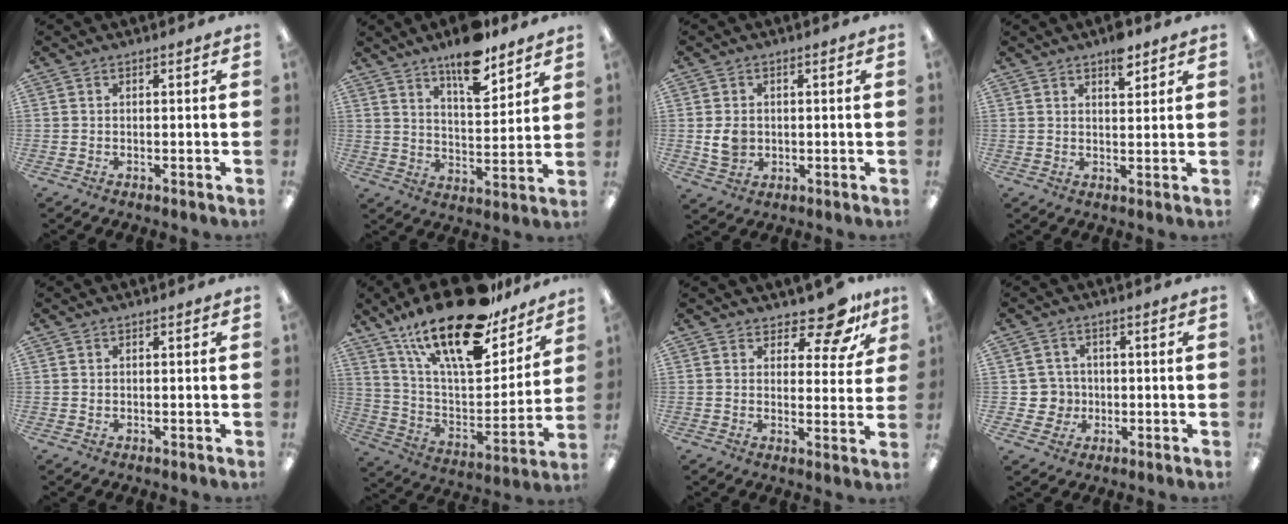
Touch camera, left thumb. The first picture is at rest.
{"total": 12.4, "force": [9.6, 4.0, 6.7], "torque": [-0.091, -0.061, 0.165]}
{"total": 5.2, "force": [0.1, 4.3, 2.8], "torque": [-0.043, 0.002, 0.001]}
{"total": 2.7, "force": [1.8, 0.9, 1.7], "torque": [-0.022, -0.005, 0.029]}
{"total": 0.6, "force": [0.3, 0.4, 0.1], "torque": [-0.003, 0.003, 0.006]}
{"total": 25.6, "force": [17.8, 9.6, 15.8], "torque": [-0.253, -0.105, 0.305]}
{"total": 10.0, "force": [7.9, 4.0, 4.6], "torque": [-0.053, -0.053, 0.139]}
{"total": 5.3, "force": [-0.1, 5.3, 0.4], "torque": [-0.009, 0.008, 0.000]}